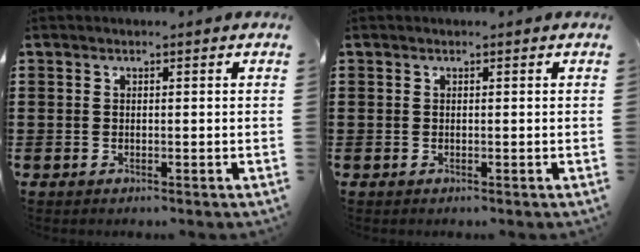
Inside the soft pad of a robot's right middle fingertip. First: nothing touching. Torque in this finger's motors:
{"motor_torque": [-0.19, 0.28, 0.01, 0.02]}